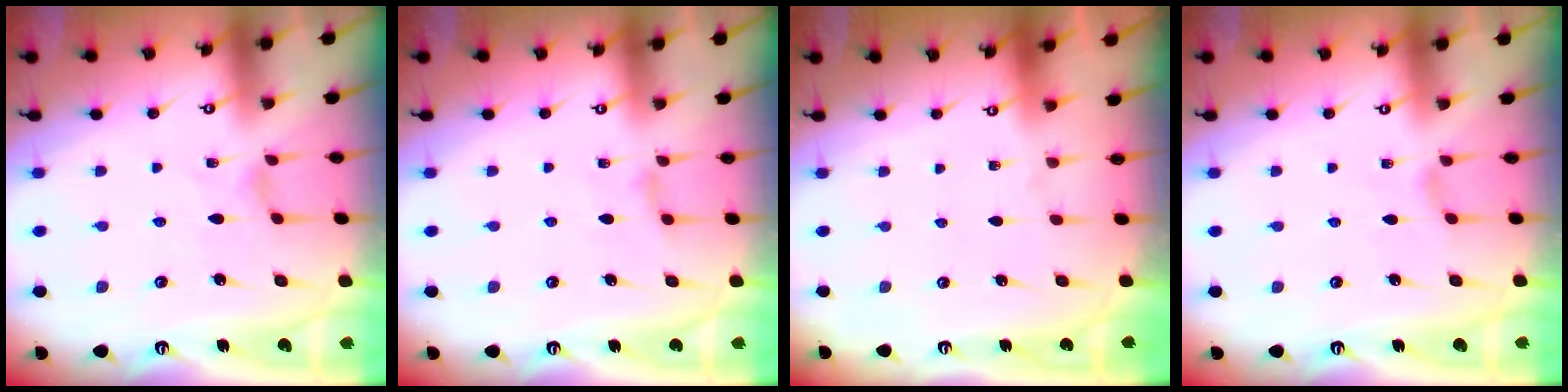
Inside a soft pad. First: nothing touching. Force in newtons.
{"total": 2.2, "press": 2.2, "slide": 0.5}
{"total": 0.0}
{"total": 0.0}